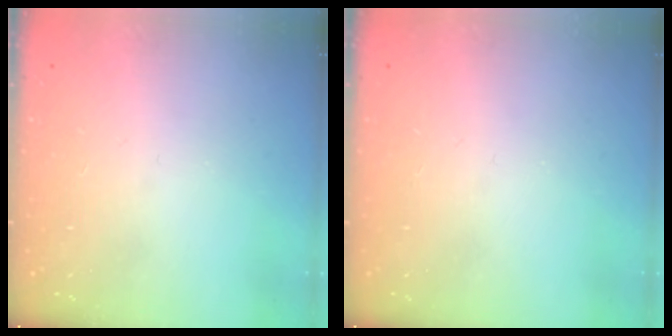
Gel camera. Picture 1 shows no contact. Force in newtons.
{"total": 0.0}